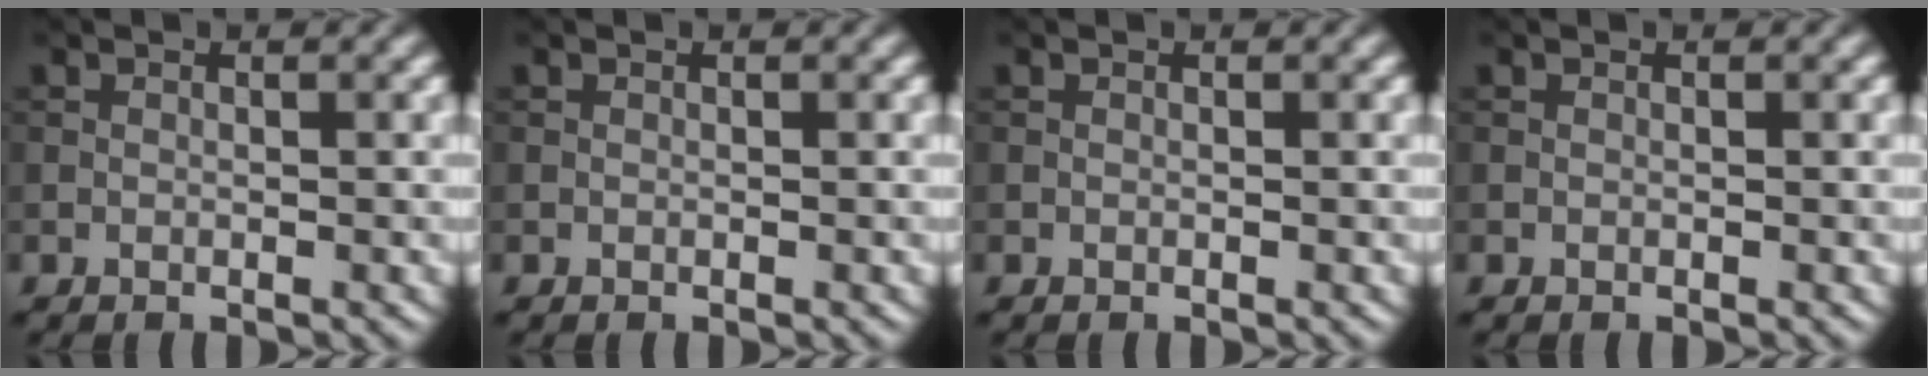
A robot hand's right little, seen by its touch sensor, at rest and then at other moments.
{"total": 0.0}
{"total": 0.0}
{"total": 0.0}